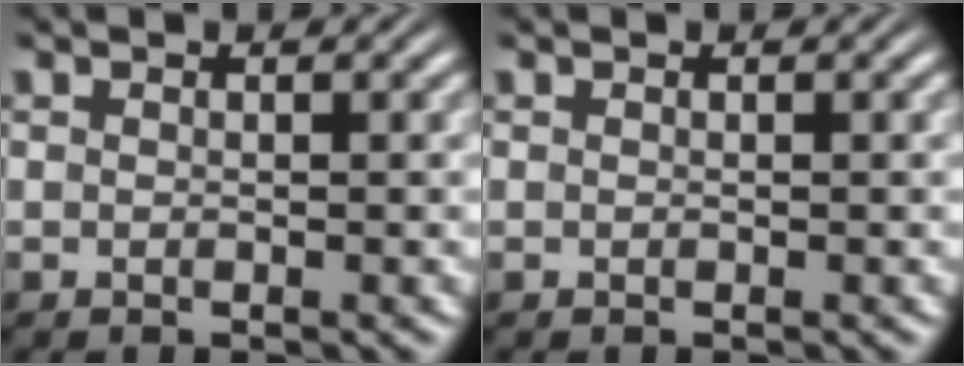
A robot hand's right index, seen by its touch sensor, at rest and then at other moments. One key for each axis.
{"total": 0.0}